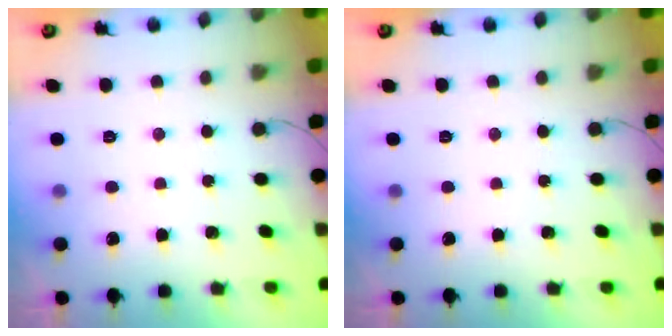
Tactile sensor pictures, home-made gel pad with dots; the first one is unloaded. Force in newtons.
{"total": 0.0}